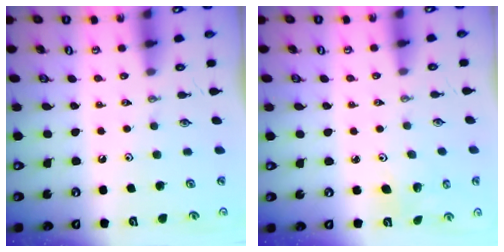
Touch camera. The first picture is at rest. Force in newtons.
{"total": 4.0, "press": 3.6, "slide": 1.8}